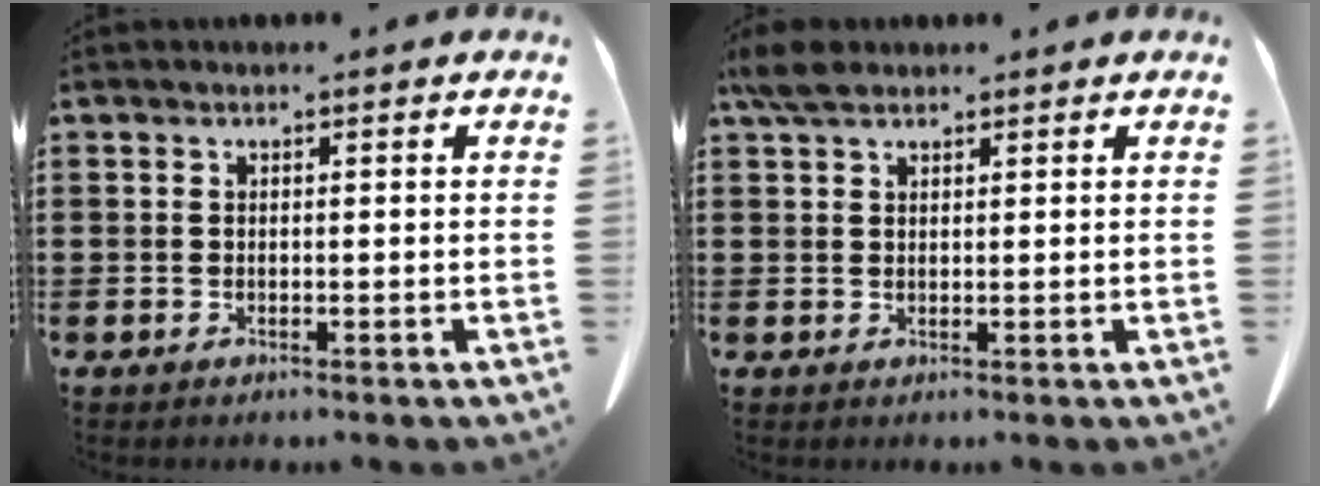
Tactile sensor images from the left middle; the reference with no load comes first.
{"total": 3.5, "force": [2.6, 1.4, 1.8], "torque": [-0.044, 0.005, 0.052]}